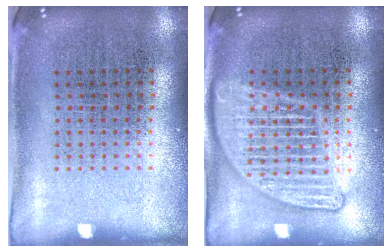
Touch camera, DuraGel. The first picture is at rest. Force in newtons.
{"total": 2.9, "press": 2.9, "slide": 0.3}